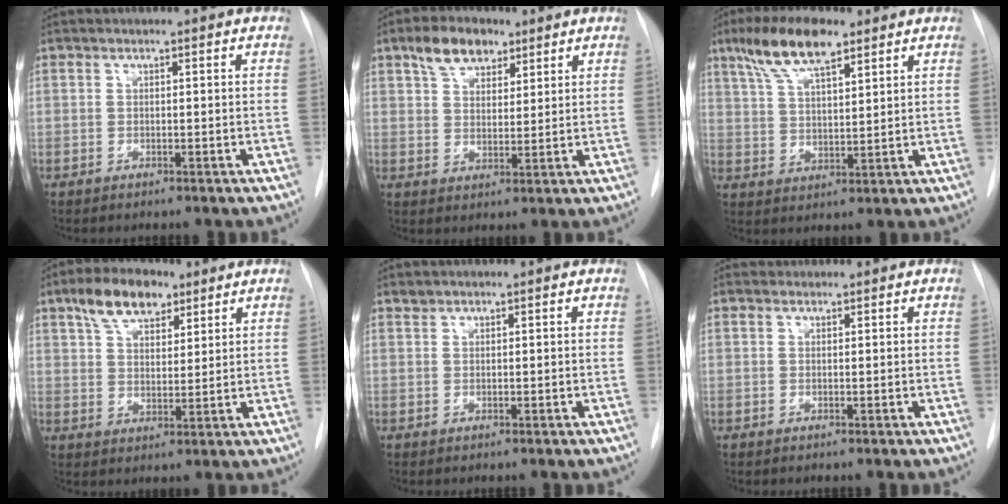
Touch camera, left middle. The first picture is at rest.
{"total": 6.8, "force": [4.4, 3.8, 3.6], "torque": [-0.063, 0.016, 0.080]}
{"total": 10.4, "force": [6.8, 2.8, 7.3], "torque": [-0.145, 0.020, 0.128]}
{"total": 8.5, "force": [5.5, 4.1, 5.1], "torque": [-0.094, 0.018, 0.099]}
{"total": 0.7, "force": [0.6, 0.3, 0.0], "torque": [-0.002, 0.005, 0.011]}
{"total": 0.9, "force": [0.7, 0.4, -0.2], "torque": [0.002, 0.008, 0.011]}